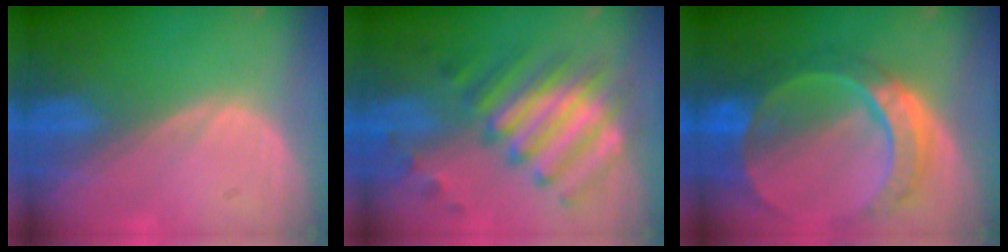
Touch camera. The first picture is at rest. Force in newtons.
{"total": 9.3, "press": 9.2, "slide": 1.5}
{"total": 10.8, "press": 9.1, "slide": 5.8}